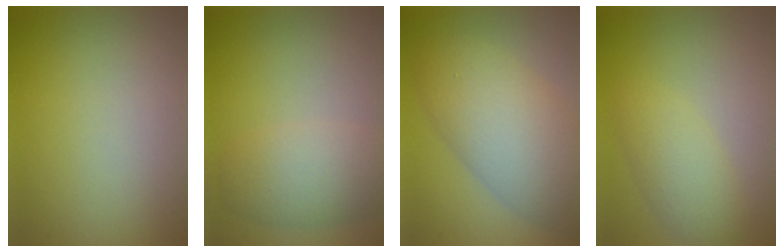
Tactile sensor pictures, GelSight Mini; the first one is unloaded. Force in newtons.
{"total": 4.2, "press": 4.2, "slide": 0.1}
{"total": 8.1, "press": 8.1, "slide": 0.3}
{"total": 3.1, "press": 3.1, "slide": 0.2}